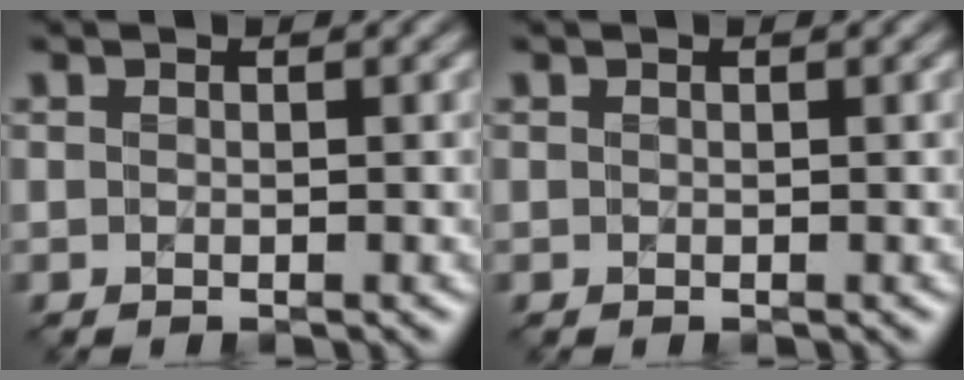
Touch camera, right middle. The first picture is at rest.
{"total": 0.0}